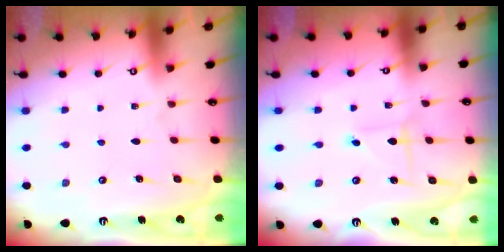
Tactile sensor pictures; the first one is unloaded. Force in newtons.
{"total": 1.0, "press": 1.0, "slide": 0.1}